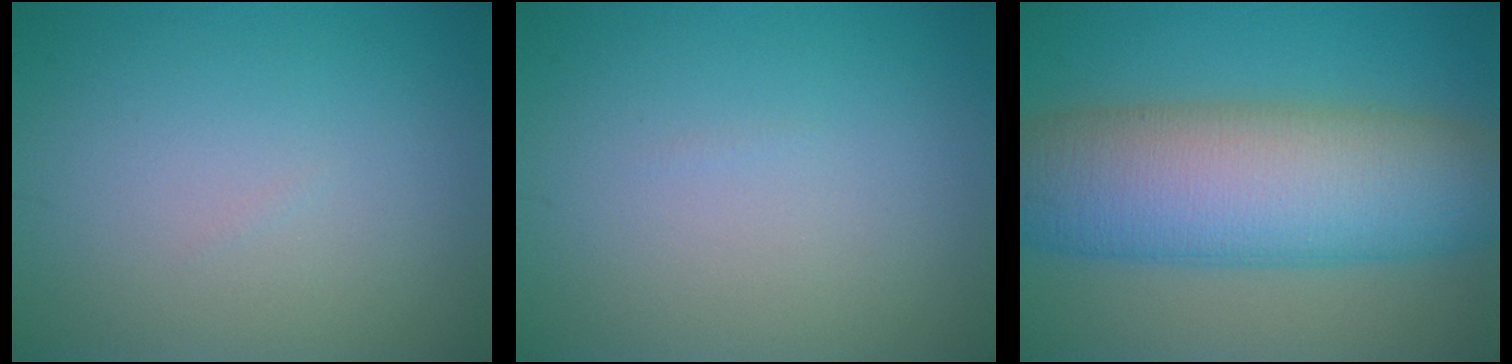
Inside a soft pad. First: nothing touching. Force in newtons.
{"total": 0.0}
{"total": 12.6, "press": 12.6, "slide": 0.3}